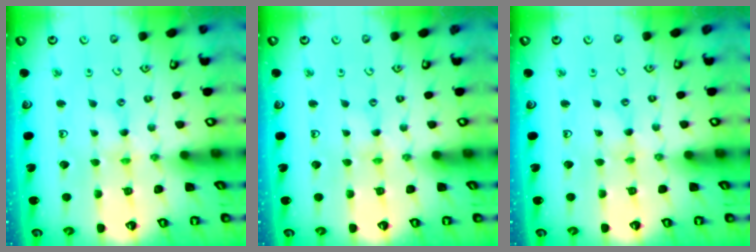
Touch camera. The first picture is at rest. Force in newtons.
{"total": 0.0}
{"total": 0.0}